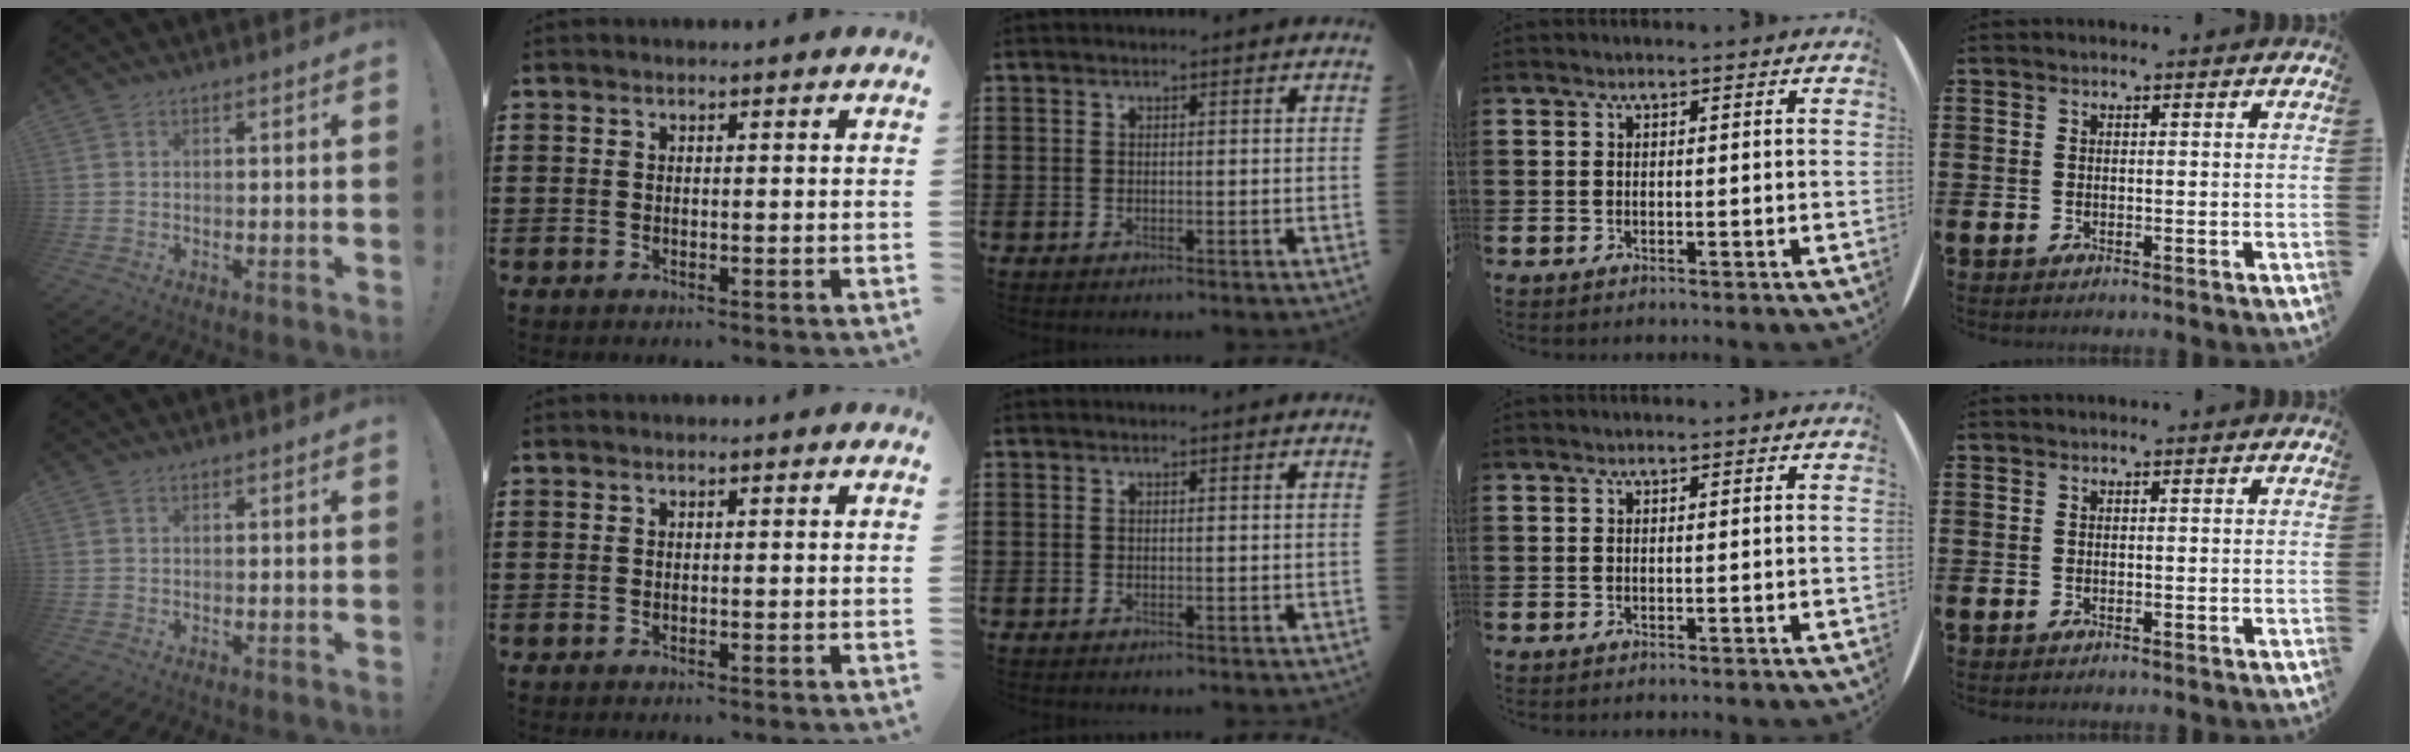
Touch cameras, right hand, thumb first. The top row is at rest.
{}